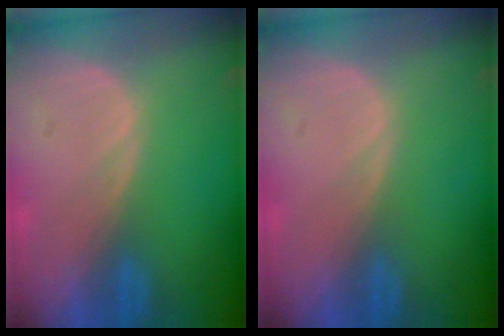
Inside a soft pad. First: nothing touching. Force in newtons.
{"total": 0.0}